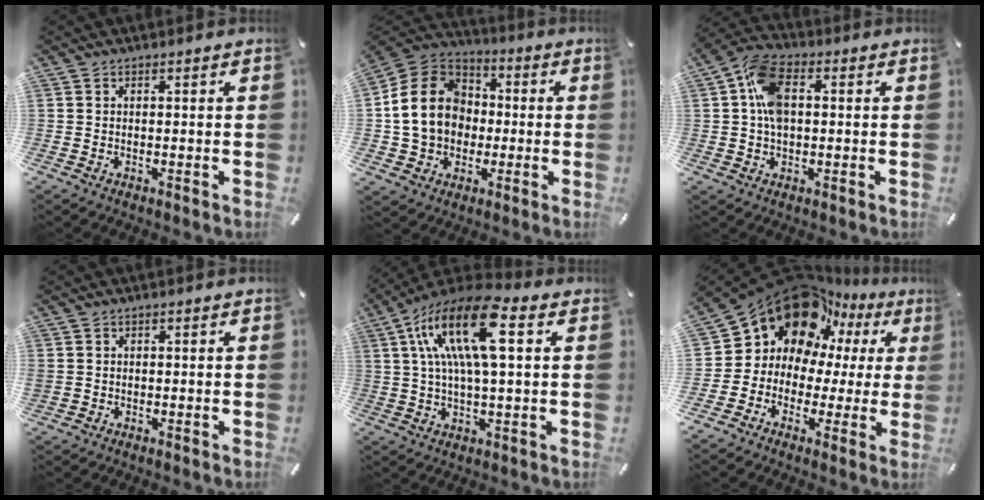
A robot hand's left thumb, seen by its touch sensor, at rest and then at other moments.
{"total": 15.6, "force": [-1.0, 13.7, 7.4], "torque": [-0.163, 0.029, -0.016]}
{"total": 10.5, "force": [1.3, 6.8, 7.9], "torque": [-0.159, 0.011, 0.025]}
{"total": 1.2, "force": [0.1, 1.1, 0.3], "torque": [-0.006, 0.005, 0.000]}
{"total": 18.5, "force": [5.6, 6.6, 16.3], "torque": [-0.335, -0.007, 0.087]}
{"total": 17.2, "force": [10.1, 12.3, 6.5], "torque": [-0.125, -0.082, 0.186]}